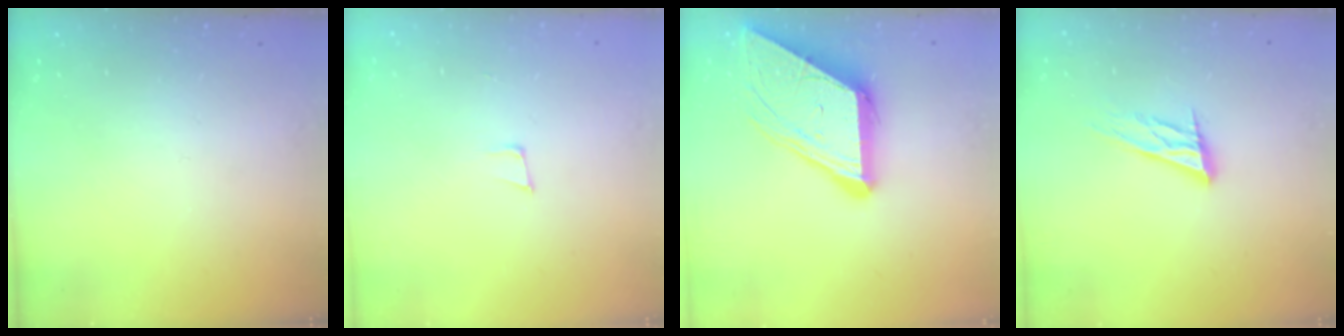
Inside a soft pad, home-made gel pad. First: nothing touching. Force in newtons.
{"total": 5.9, "press": 5.2, "slide": 2.8}
{"total": 11.5, "press": 11.4, "slide": 1.1}
{"total": 12.7, "press": 12.4, "slide": 2.8}